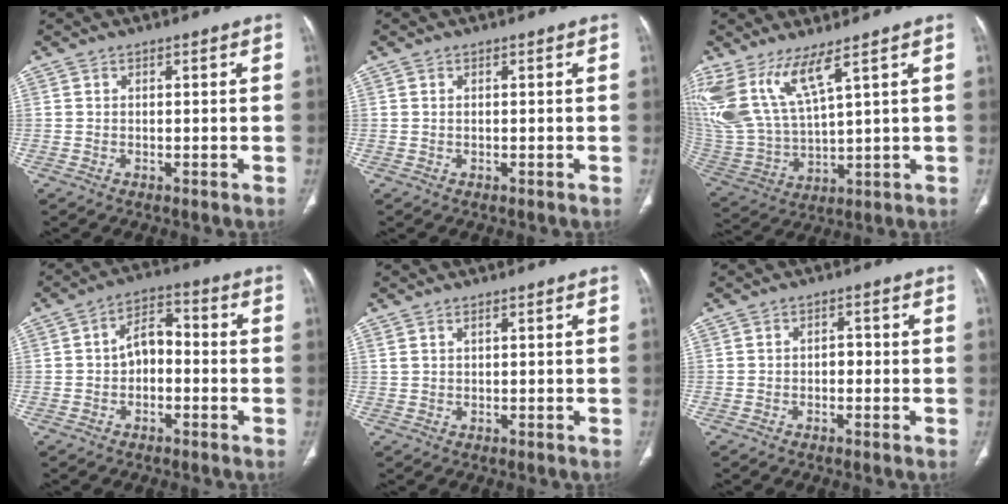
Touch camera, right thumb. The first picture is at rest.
{"total": 0.0}
{"total": 14.0, "force": [8.4, 3.8, 10.5], "torque": [-0.235, -0.040, 0.193]}
{"total": 6.6, "force": [-0.8, 4.4, 4.8], "torque": [-0.061, 0.029, -0.026]}
{"total": 1.2, "force": [0.9, 0.3, 0.8], "torque": [-0.019, 0.003, 0.024]}
{"total": 1.6, "force": [-0.4, 1.2, 1.1], "torque": [-0.006, 0.005, -0.012]}